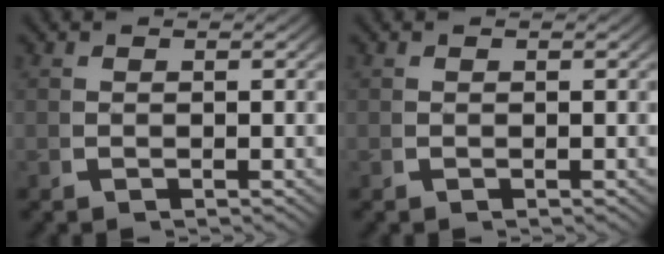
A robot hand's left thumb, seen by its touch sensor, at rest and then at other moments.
{"total": 0.0}